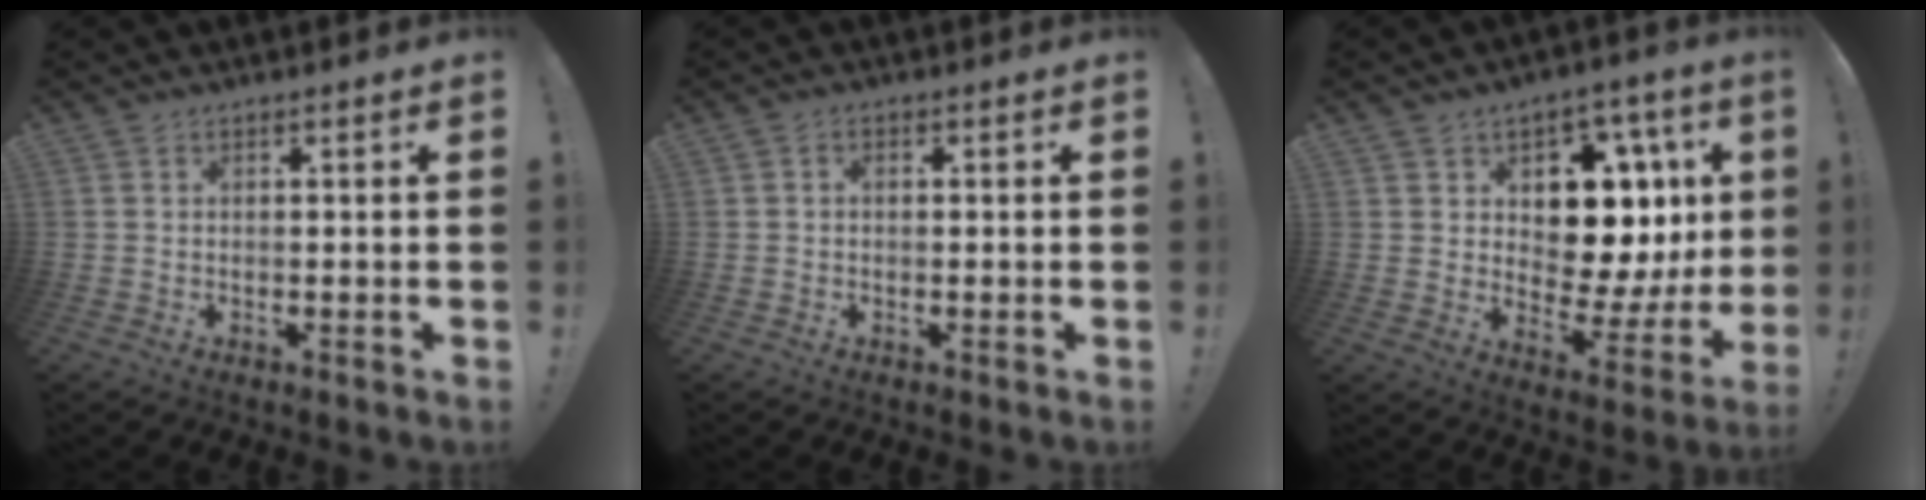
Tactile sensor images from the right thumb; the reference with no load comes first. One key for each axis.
{"total": 1.1, "fx": -0.5, "fy": 0.8, "fz": 0.6, "tx": -0.013, "ty": 0.005, "tz": -0.008}
{"total": 13.8, "fx": 4.5, "fy": 9.4, "fz": 9.0, "tx": -0.114, "ty": -0.033, "tz": 0.087}